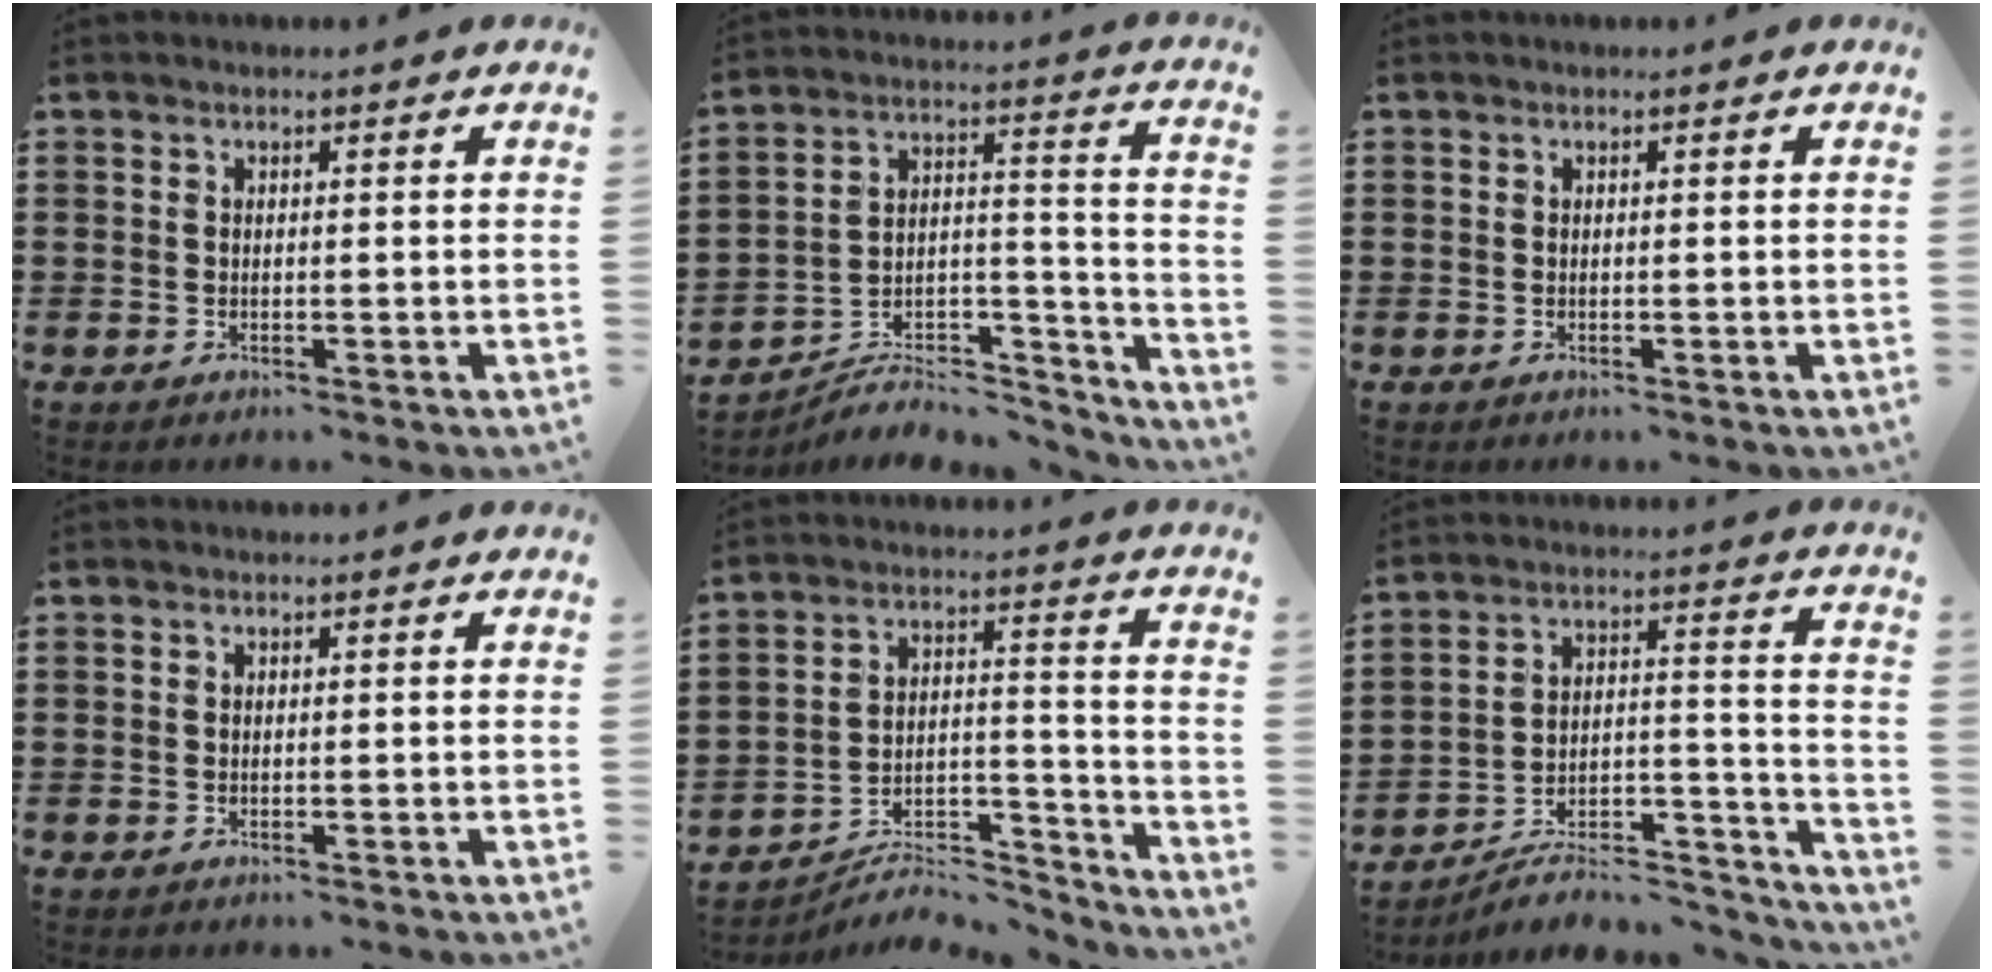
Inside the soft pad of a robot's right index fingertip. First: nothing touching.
{"total": 6.2, "force": [-5.6, 2.0, 1.5], "torque": [-0.018, 0.007, -0.109]}
{"total": 0.0}
{"total": 0.0}
{"total": 7.3, "force": [-6.9, 1.4, 1.9], "torque": [-0.020, 0.012, -0.134]}
{"total": 7.6, "force": [-6.6, 2.2, 3.1], "torque": [-0.038, 0.011, -0.124]}